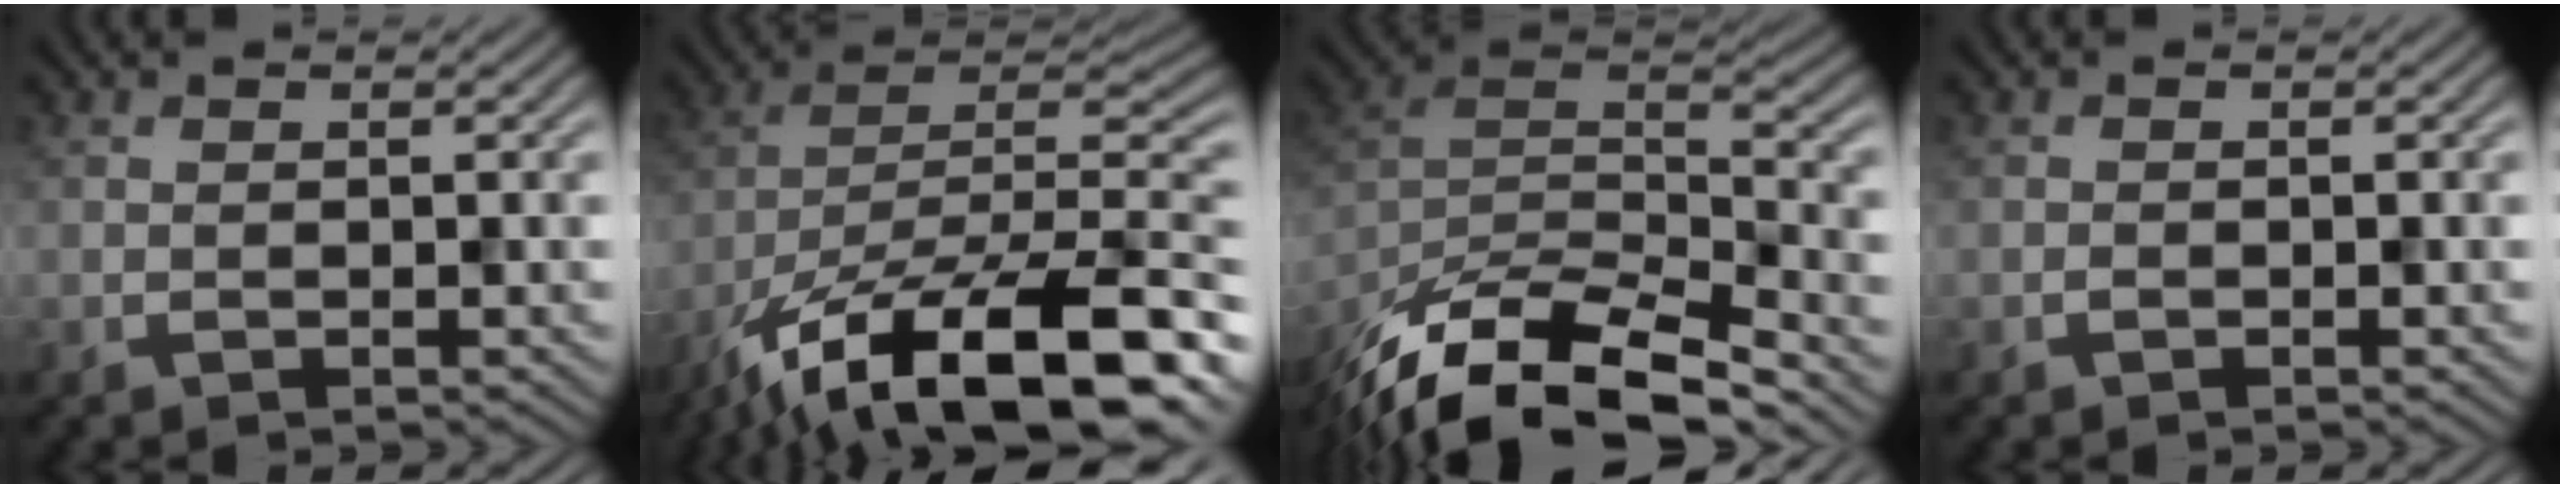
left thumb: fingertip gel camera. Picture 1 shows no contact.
{"total": 17.7, "force": [-11.3, 6.7, 11.9], "torque": [-0.192, -0.027, -0.190]}
{"total": 15.6, "force": [-12.9, 4.7, 7.4], "torque": [-0.173, -0.029, -0.205]}
{"total": 0.6, "force": [-0.6, 0.0, 0.0], "torque": [-0.001, -0.003, -0.010]}